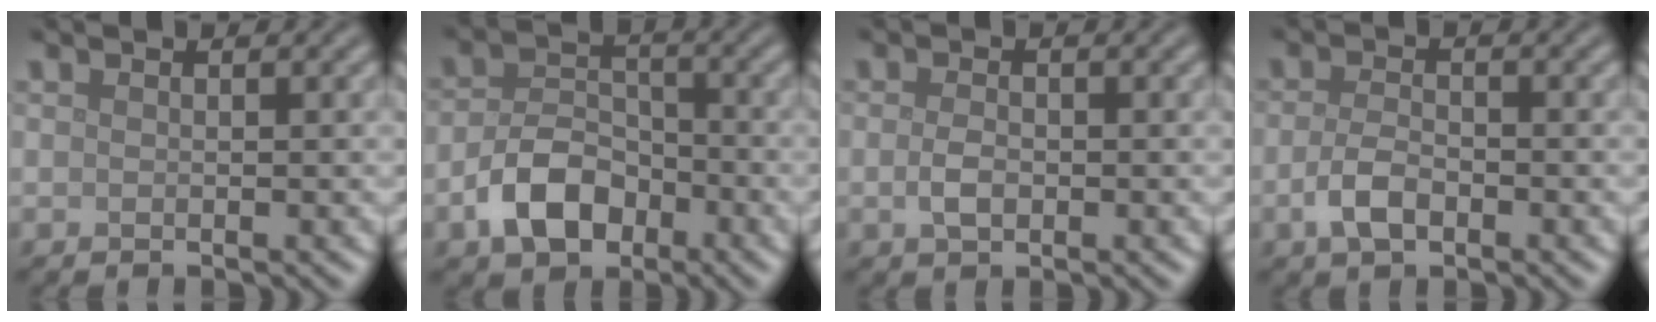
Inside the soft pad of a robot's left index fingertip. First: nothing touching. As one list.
[{"total": 5.2, "force": [-2.6, 3.4, 3.0], "torque": [-0.058, 0.003, -0.052]}, {"total": 1.7, "force": [-0.3, 1.0, 1.3], "torque": [-0.029, 0.000, -0.006]}, {"total": 2.7, "force": [-1.1, 1.4, 2.1], "torque": [-0.045, -0.001, -0.025]}]